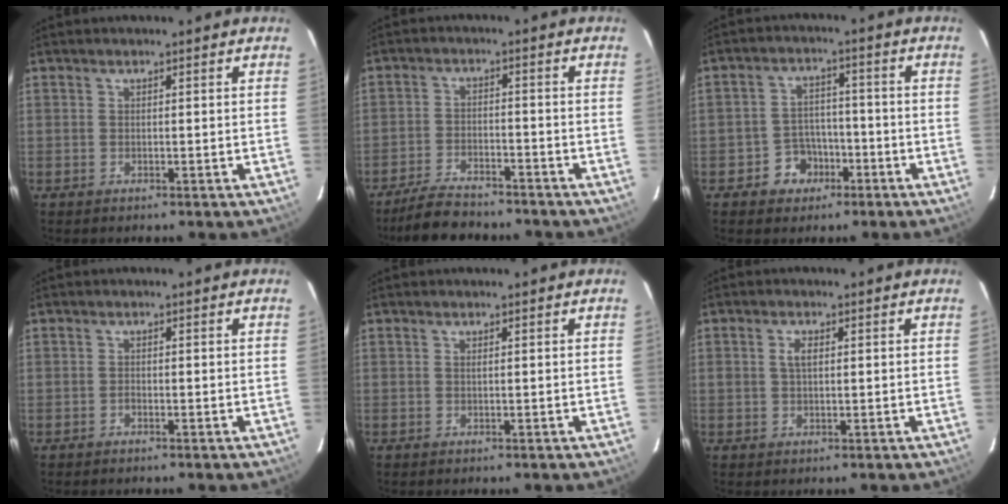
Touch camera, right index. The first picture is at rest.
{"total": 9.9, "force": [-8.8, 2.7, 3.8], "torque": [-0.101, -0.008, -0.141]}
{"total": 6.4, "force": [-3.4, 5.2, 1.4], "torque": [-0.041, 0.019, -0.045]}
{"total": 0.5, "force": [-0.4, 0.3, 0.1], "torque": [-0.002, 0.002, -0.009]}
{"total": 0.0}
{"total": 2.3, "force": [0.5, 1.2, 1.9], "torque": [-0.036, 0.005, 0.009]}